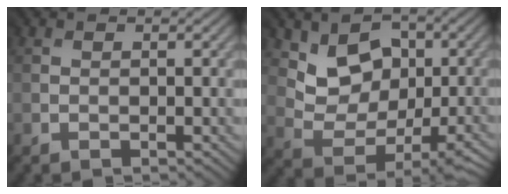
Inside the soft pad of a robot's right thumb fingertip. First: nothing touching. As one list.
[{"total": 5.5, "force": [2.1, 4.4, 2.6], "torque": [-0.036, -0.006, 0.037]}]